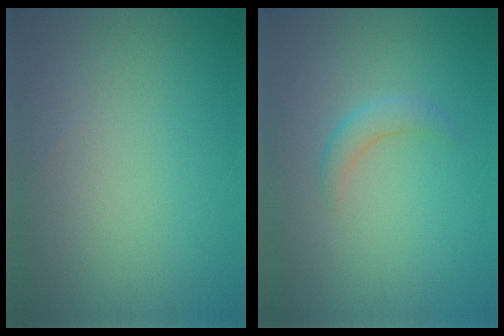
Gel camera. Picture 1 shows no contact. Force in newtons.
{"total": 1.8, "press": 1.8, "slide": 0.0}